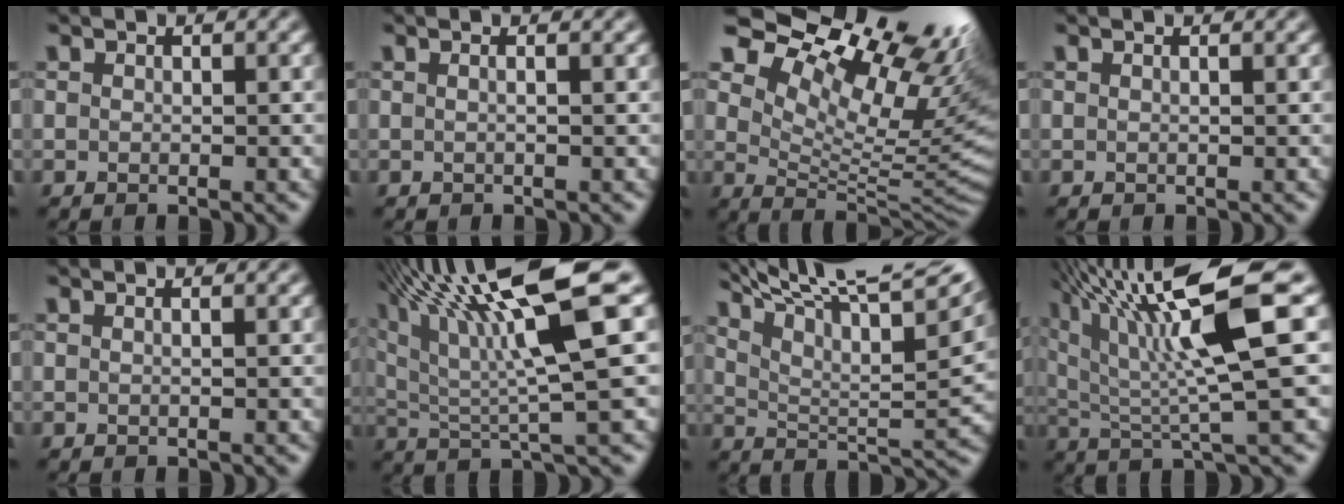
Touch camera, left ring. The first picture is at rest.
{"total": 2.0, "force": [0.6, 1.1, 1.6], "torque": [-0.009, 0.008, -0.024]}
{"total": 16.1, "force": [9.5, 6.8, 11.1], "torque": [-0.185, 0.044, 0.150]}
{"total": 0.9, "force": [0.5, 0.4, 0.6], "torque": [-0.003, 0.001, -0.005]}
{"total": 1.2, "force": [0.6, 0.6, 0.9], "torque": [-0.004, 0.004, -0.010]}
{"total": 14.2, "force": [6.6, 2.8, 12.2], "torque": [-0.200, 0.024, 0.111]}
{"total": 14.4, "force": [10.5, 3.0, 9.3], "torque": [-0.156, 0.011, 0.153]}
{"total": 12.0, "force": [4.9, 2.3, 10.7], "torque": [-0.168, 0.013, 0.083]}